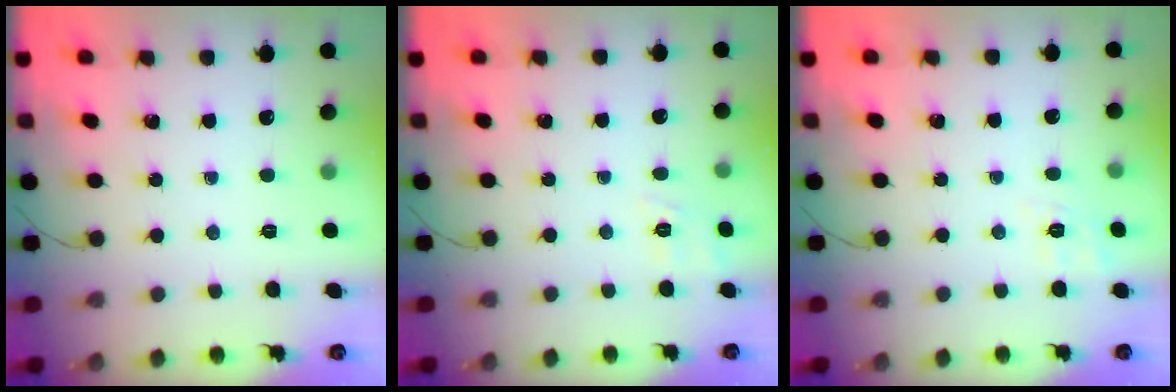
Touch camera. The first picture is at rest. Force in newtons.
{"total": 3.0, "press": 2.4, "slide": 1.8}
{"total": 2.0, "press": 0.1, "slide": 2.0}